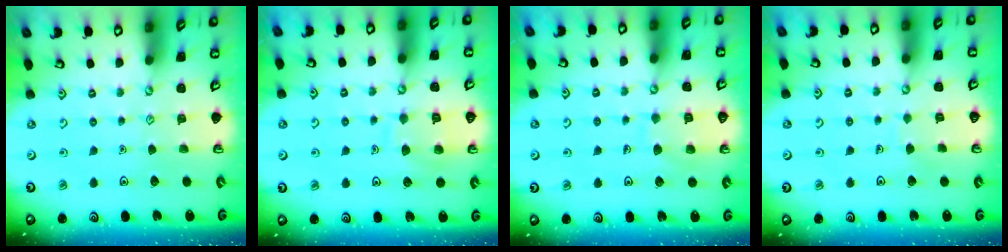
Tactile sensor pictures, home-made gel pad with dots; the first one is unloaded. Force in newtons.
{"total": 9.0, "press": 8.9, "slide": 0.9}
{"total": 7.5, "press": 7.5, "slide": 0.7}
{"total": 2.2, "press": 2.2, "slide": 0.1}